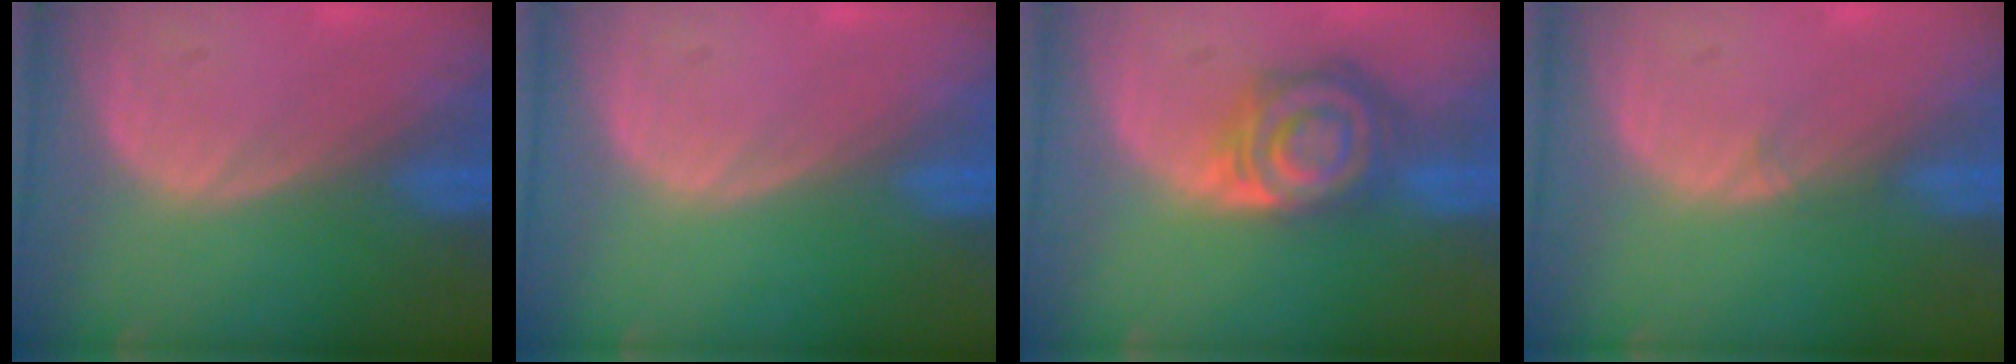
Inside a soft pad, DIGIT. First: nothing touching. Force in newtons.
{"total": 0.0}
{"total": 8.0, "press": 7.1, "slide": 3.7}
{"total": 0.6, "press": 0.6, "slide": 0.1}